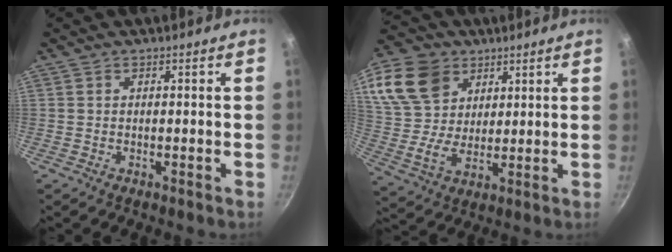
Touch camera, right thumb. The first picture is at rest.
{"total": 17.3, "force": [8.8, 12.3, 8.4], "torque": [-0.163, -0.014, 0.169]}